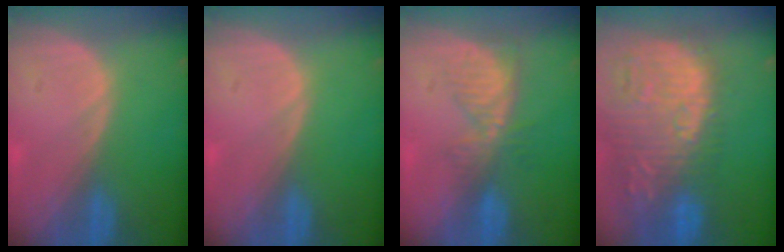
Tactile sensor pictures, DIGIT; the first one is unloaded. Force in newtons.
{"total": 0.0}
{"total": 5.3, "press": 5.0, "slide": 1.8}
{"total": 15.6, "press": 13.1, "slide": 8.5}